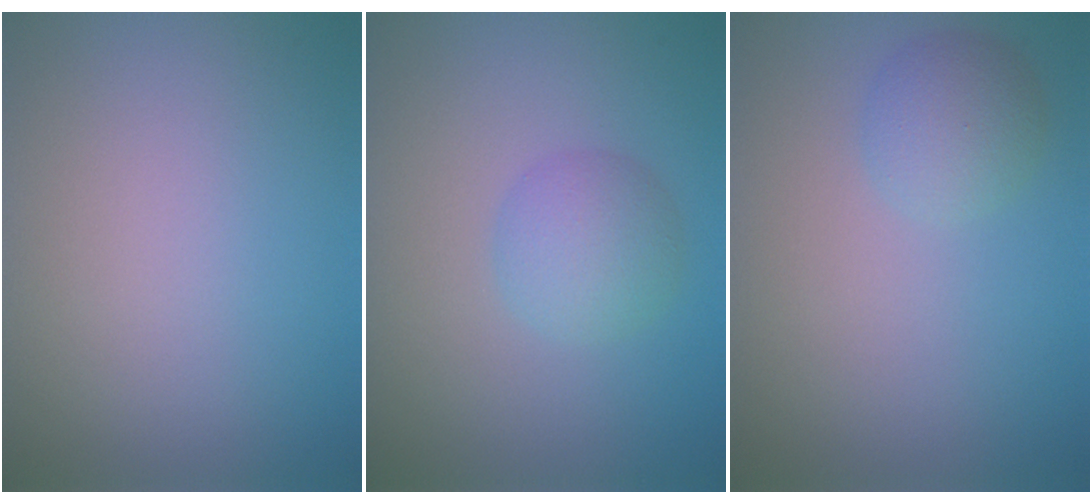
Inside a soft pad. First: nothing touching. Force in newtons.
{"total": 2.9, "press": 2.9, "slide": 0.1}
{"total": 2.5, "press": 2.5, "slide": 0.2}